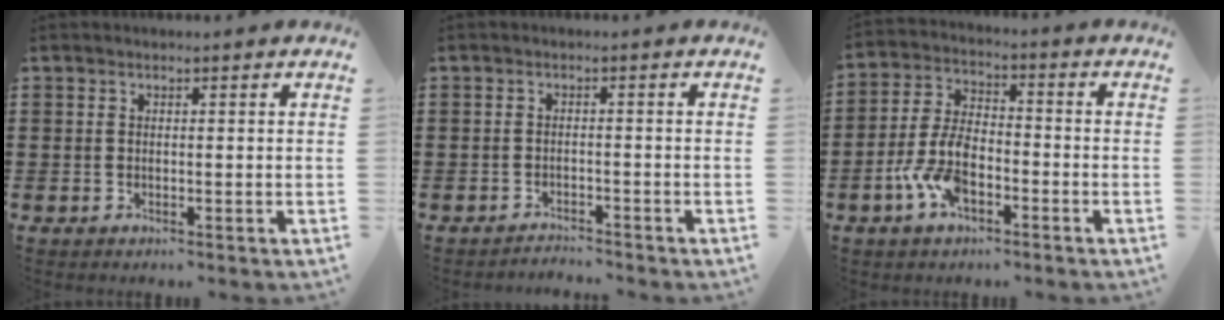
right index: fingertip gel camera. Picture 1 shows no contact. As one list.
[{"total": 2.0, "force": [-2.0, -0.1, -0.1], "torque": [-0.002, 0.000, -0.043]}, {"total": 8.2, "force": [-3.3, 4.0, 6.3], "torque": [-0.155, -0.001, -0.068]}]